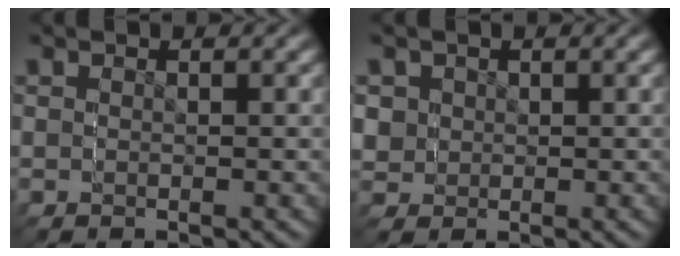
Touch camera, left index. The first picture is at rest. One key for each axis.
{"total": 4.6, "fx": 1.3, "fy": 4.4, "fz": 0.1, "tx": -0.022, "ty": -0.025, "tz": 0.027}